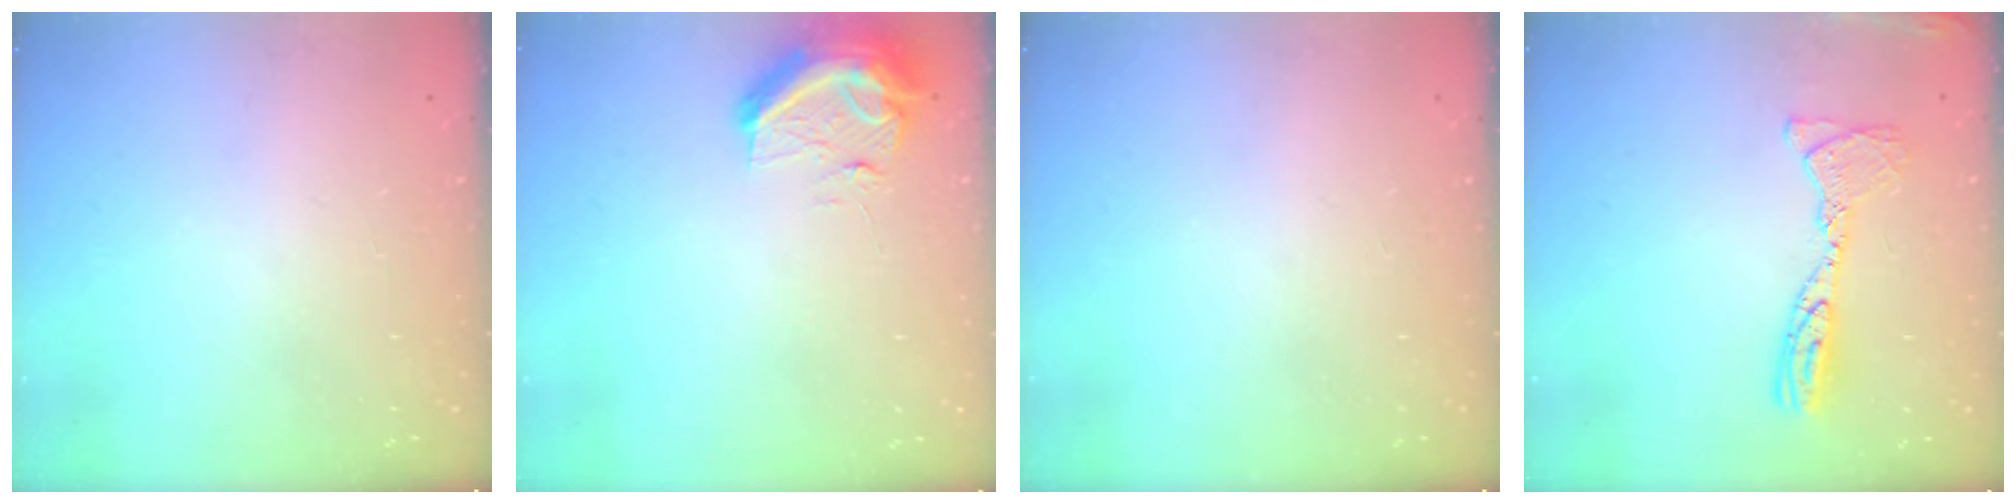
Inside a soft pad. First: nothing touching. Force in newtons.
{"total": 14.4, "press": 11.8, "slide": 8.4}
{"total": 0.0}
{"total": 12.2, "press": 12.1, "slide": 1.3}